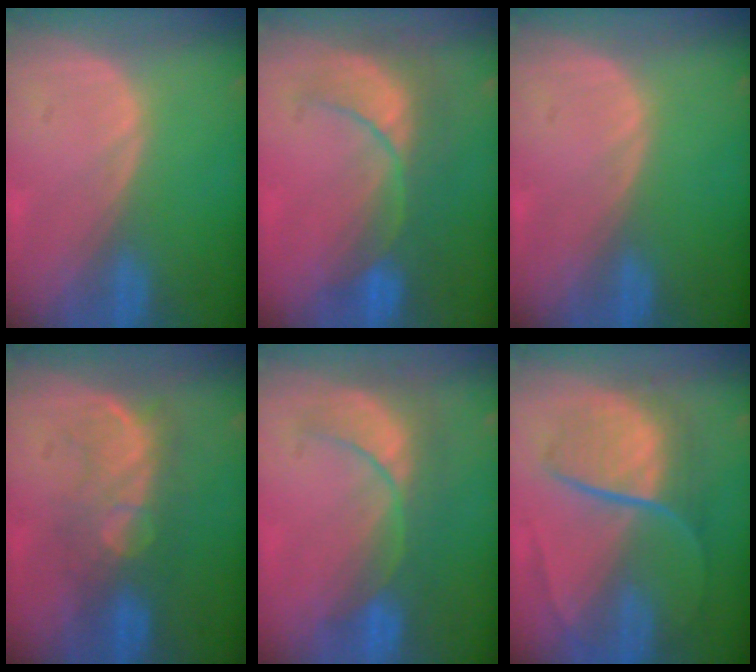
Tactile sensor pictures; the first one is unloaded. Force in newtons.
{"total": 8.4, "press": 8.1, "slide": 2.3}
{"total": 0.0}
{"total": 7.7, "press": 7.4, "slide": 2.0}
{"total": 7.9, "press": 7.5, "slide": 2.2}
{"total": 8.8, "press": 7.7, "slide": 4.2}